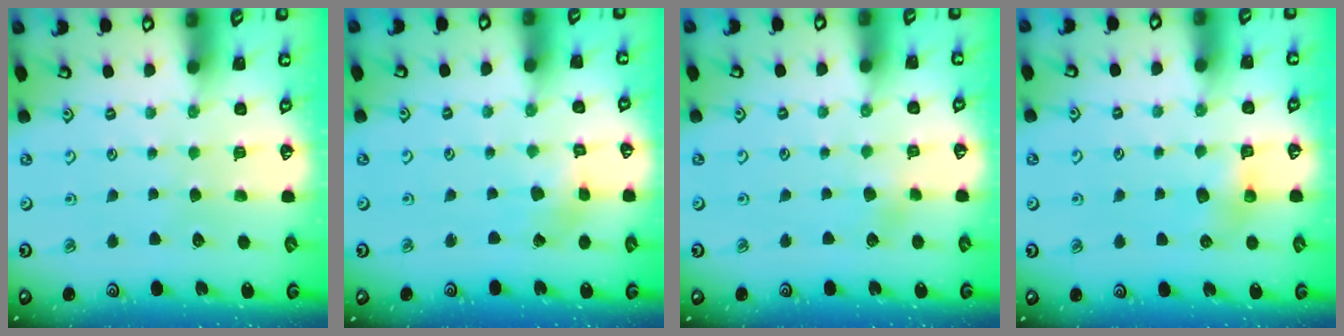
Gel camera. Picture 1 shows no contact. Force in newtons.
{"total": 2.6, "press": 2.6, "slide": 0.1}
{"total": 2.2, "press": 2.1, "slide": 0.5}
{"total": 5.1, "press": 5.1, "slide": 0.4}